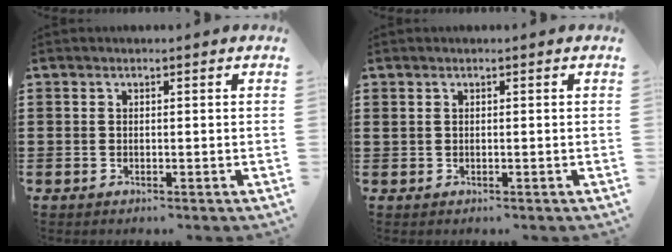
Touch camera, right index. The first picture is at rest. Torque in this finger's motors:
{"motor_torque": [0.27, 0.26, 0.08, 0.03]}